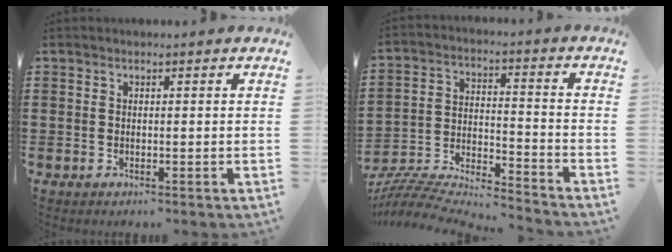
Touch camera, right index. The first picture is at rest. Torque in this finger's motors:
{"motor_torque": [-0.38, 0.18, 0.38, 0.11]}